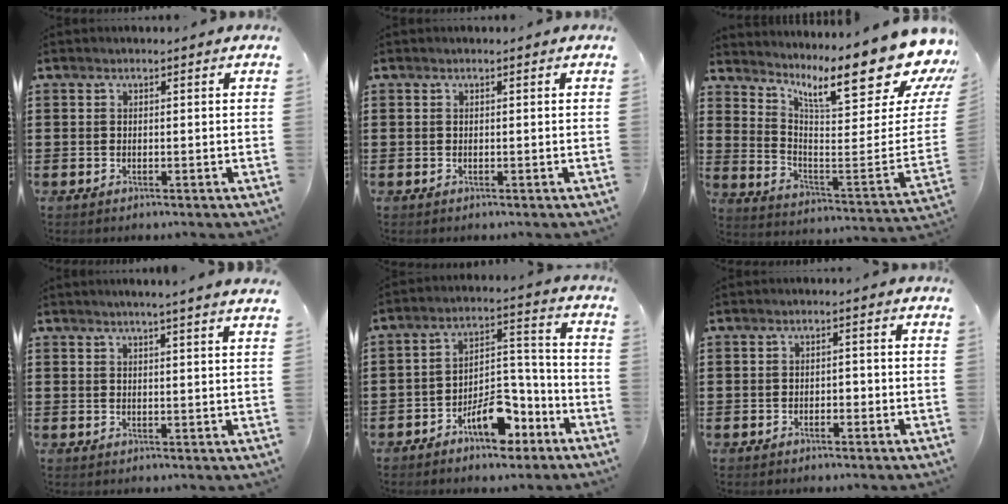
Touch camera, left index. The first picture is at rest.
{"total": 0.0}
{"total": 15.3, "force": [10.7, 3.4, 10.4], "torque": [-0.168, -0.094, 0.169]}
{"total": 2.3, "force": [2.0, -0.8, 0.9], "torque": [-0.020, -0.006, 0.037]}
{"total": 9.1, "force": [-6.0, 4.4, 5.3], "torque": [-0.088, 0.023, -0.108]}
{"total": 1.3, "force": [-1.0, 0.6, 0.5], "torque": [-0.015, 0.000, -0.021]}